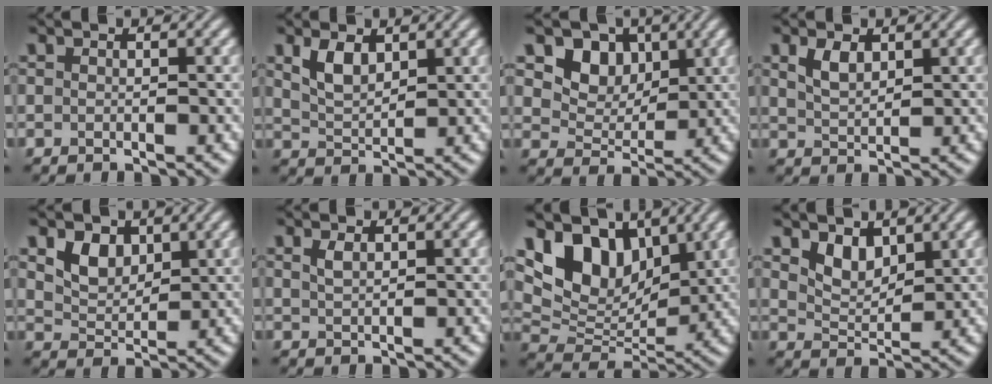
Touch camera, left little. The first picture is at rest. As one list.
[{"total": 2.9, "force": [1.6, 1.5, 1.9], "torque": [-0.045, -0.001, 0.036]}, {"total": 6.4, "force": [3.1, 4.8, 2.8], "torque": [-0.073, -0.016, 0.073]}, {"total": 2.3, "force": [1.2, 1.2, 1.5], "torque": [-0.035, 0.001, 0.029]}, {"total": 3.3, "force": [1.6, 2.3, 1.7], "torque": [-0.042, -0.004, 0.028]}, {"total": 1.1, "force": [0.7, 0.4, 0.7], "torque": [-0.020, 0.001, 0.015]}, {"total": 8.7, "force": [4.5, 5.4, 5.1], "torque": [-0.090, -0.008, 0.078]}, {"total": 2.6, "force": [1.7, 1.5, 1.3], "torque": [-0.032, -0.011, 0.034]}]